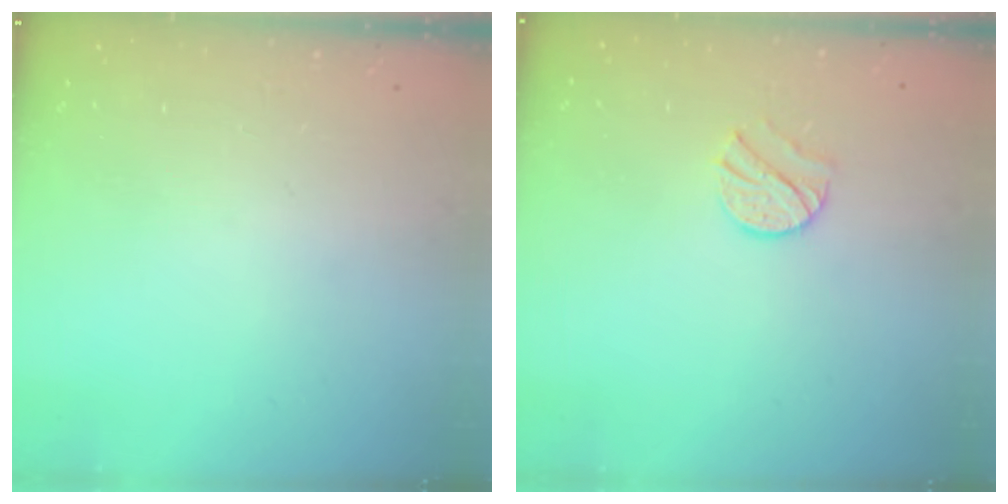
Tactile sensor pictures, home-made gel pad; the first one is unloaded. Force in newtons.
{"total": 8.1, "press": 8.1, "slide": 0.1}